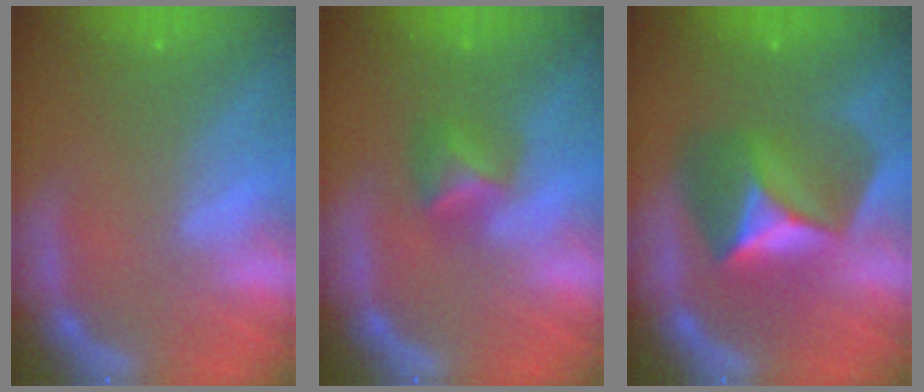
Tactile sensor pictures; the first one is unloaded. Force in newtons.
{"total": 2.9}
{"total": 7.9}